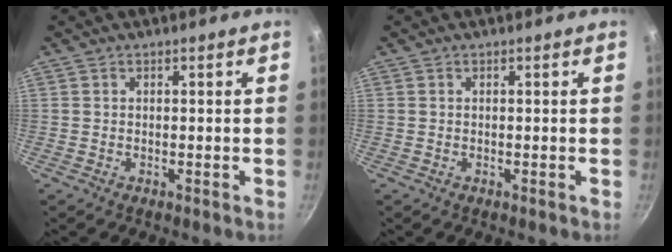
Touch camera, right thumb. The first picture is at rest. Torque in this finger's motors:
{"motor_torque": [-0.15, -0.15, 0.23, 0.23, 0.00]}